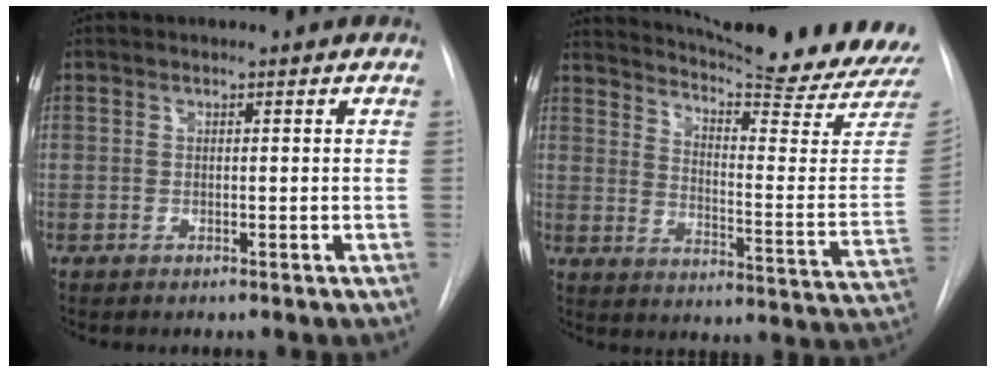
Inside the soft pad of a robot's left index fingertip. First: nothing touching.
{"total": 24.1, "force": [22.6, 0.2, 8.3], "torque": [-0.137, -0.119, 0.283]}